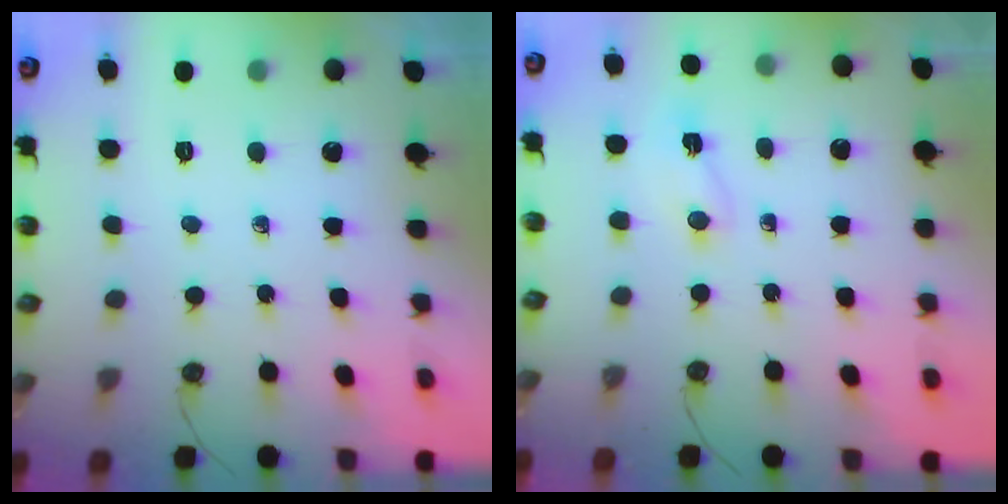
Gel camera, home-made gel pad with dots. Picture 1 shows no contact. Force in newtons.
{"total": 2.2, "press": 1.9, "slide": 1.1}